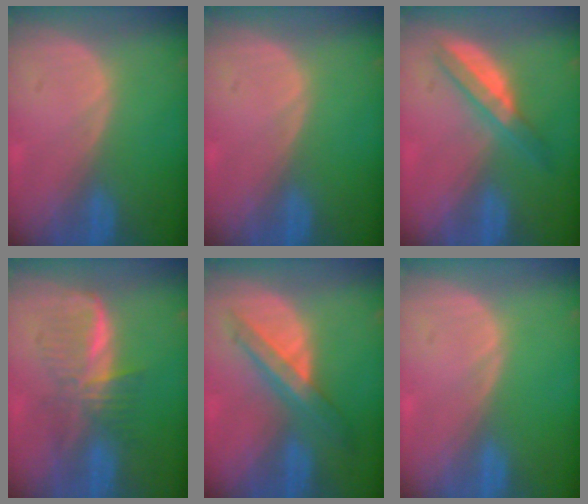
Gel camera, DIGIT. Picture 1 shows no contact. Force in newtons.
{"total": 0.0}
{"total": 4.8, "press": 4.7, "slide": 1.0}
{"total": 5.9, "press": 5.9, "slide": 0.8}
{"total": 7.2, "press": 6.1, "slide": 3.8}
{"total": 0.0}